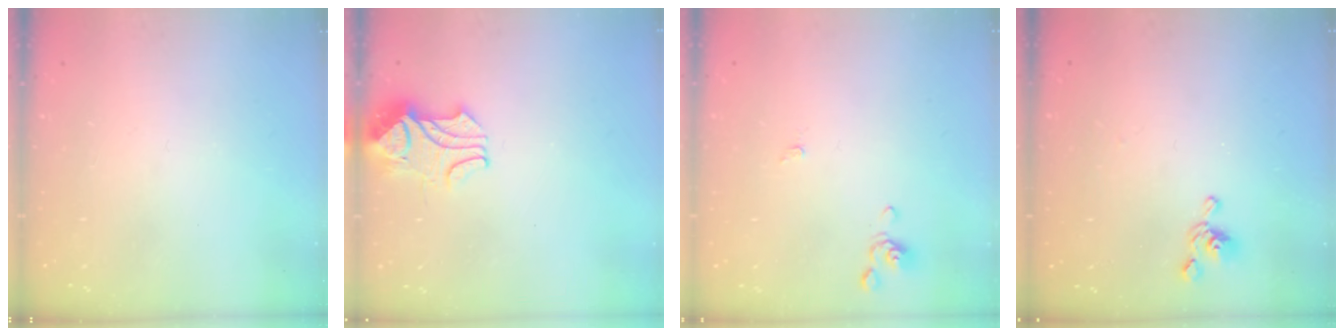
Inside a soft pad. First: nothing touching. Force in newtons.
{"total": 2.2, "press": 2.0, "slide": 0.8}
{"total": 0.0}
{"total": 5.7, "press": 5.7, "slide": 0.6}